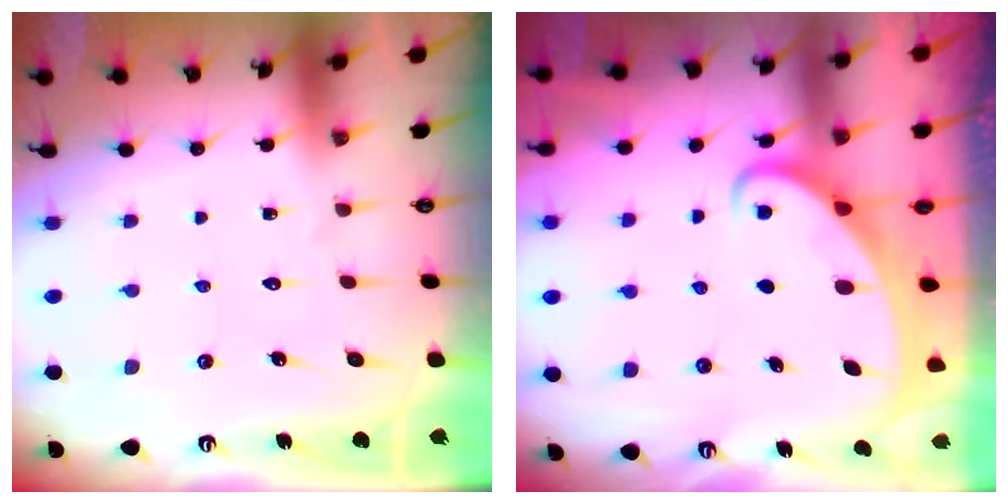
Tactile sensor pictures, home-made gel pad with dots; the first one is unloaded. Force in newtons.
{"total": 2.4, "press": 2.4, "slide": 0.4}